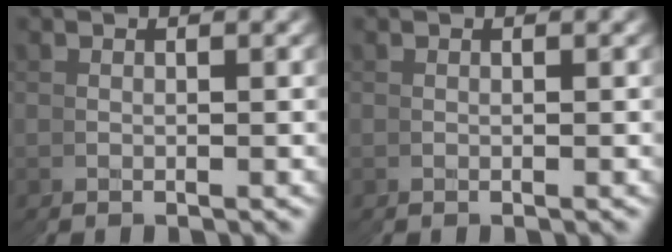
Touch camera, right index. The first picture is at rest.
{"total": 0.0}